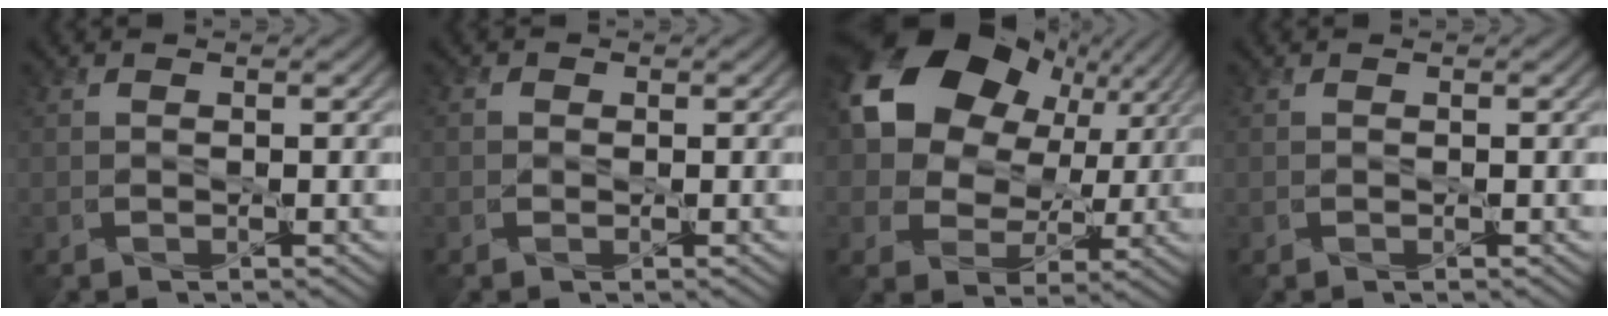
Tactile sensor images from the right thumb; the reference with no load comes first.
{"total": 0.7, "force": [-0.1, 0.7, 0.1], "torque": [0.002, -0.002, -0.001]}
{"total": 16.5, "force": [6.5, 12.0, 9.4], "torque": [-0.190, 0.035, 0.109]}
{"total": 0.0}